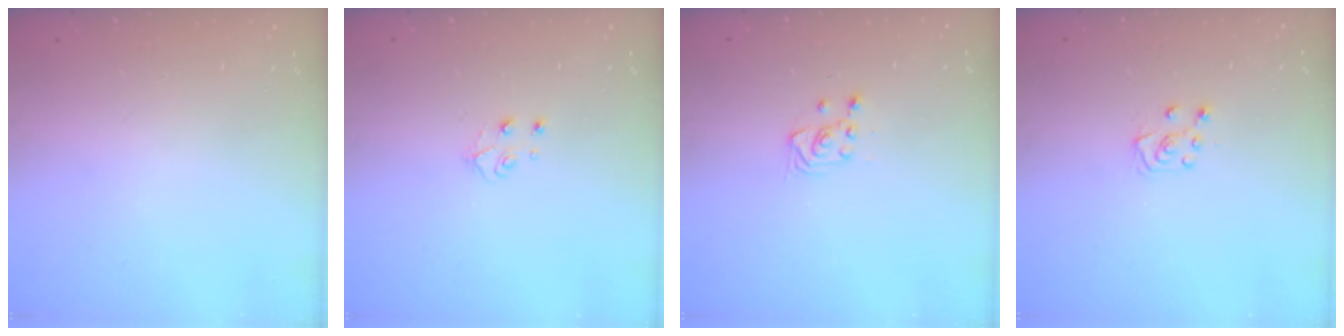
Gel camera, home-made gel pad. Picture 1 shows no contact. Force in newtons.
{"total": 4.1, "press": 4.0, "slide": 0.5}
{"total": 3.0, "press": 2.8, "slide": 1.0}
{"total": 5.8, "press": 5.8, "slide": 0.8}